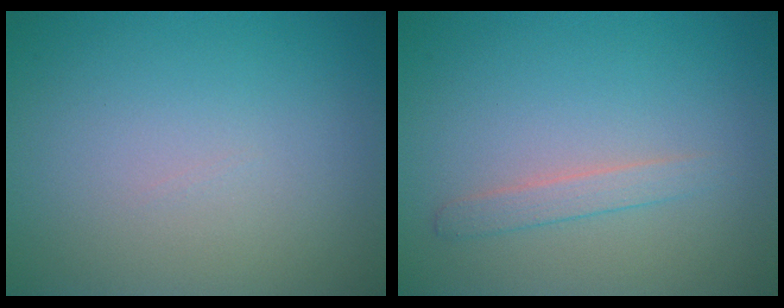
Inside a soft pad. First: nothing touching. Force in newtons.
{"total": 1.4, "press": 1.4, "slide": 0.1}